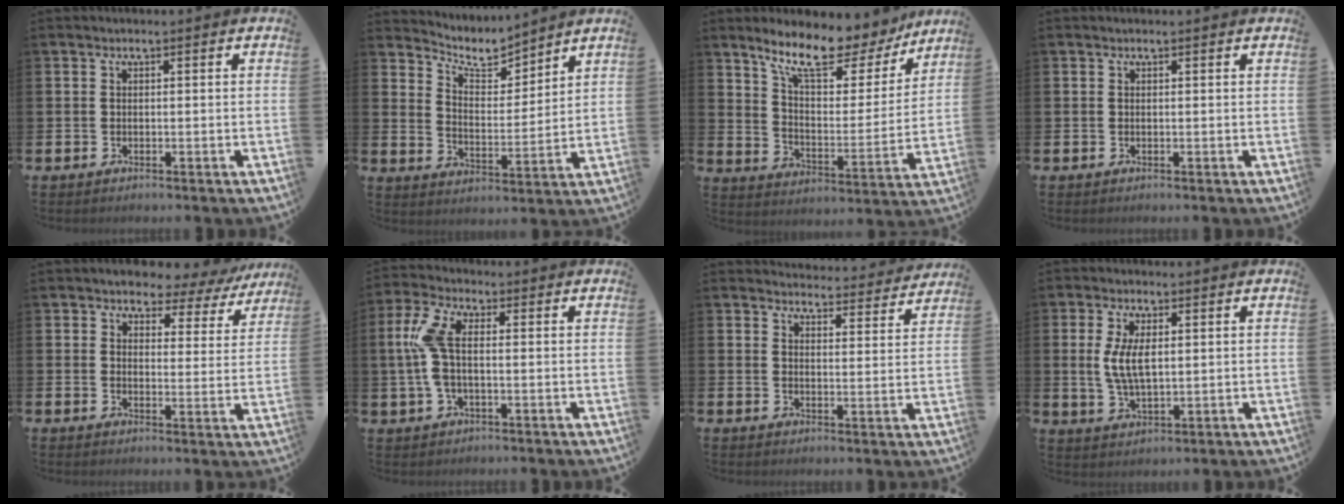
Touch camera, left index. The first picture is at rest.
{"total": 7.2, "force": [6.8, 2.0, 1.5], "torque": [-0.055, -0.045, 0.121]}
{"total": 11.3, "force": [9.6, 3.2, 4.9], "torque": [-0.119, -0.060, 0.166]}
{"total": 0.0}
{"total": 3.4, "force": [3.0, 1.6, 0.4], "torque": [-0.019, -0.032, 0.044]}
{"total": 7.2, "force": [0.9, 3.2, 6.3], "torque": [-0.148, 0.006, 0.013]}
{"total": 4.2, "force": [4.2, 0.7, 0.1], "torque": [-0.001, -0.036, 0.070]}
{"total": 5.3, "force": [1.4, 2.4, 4.6], "torque": [-0.085, 0.002, 0.021]}